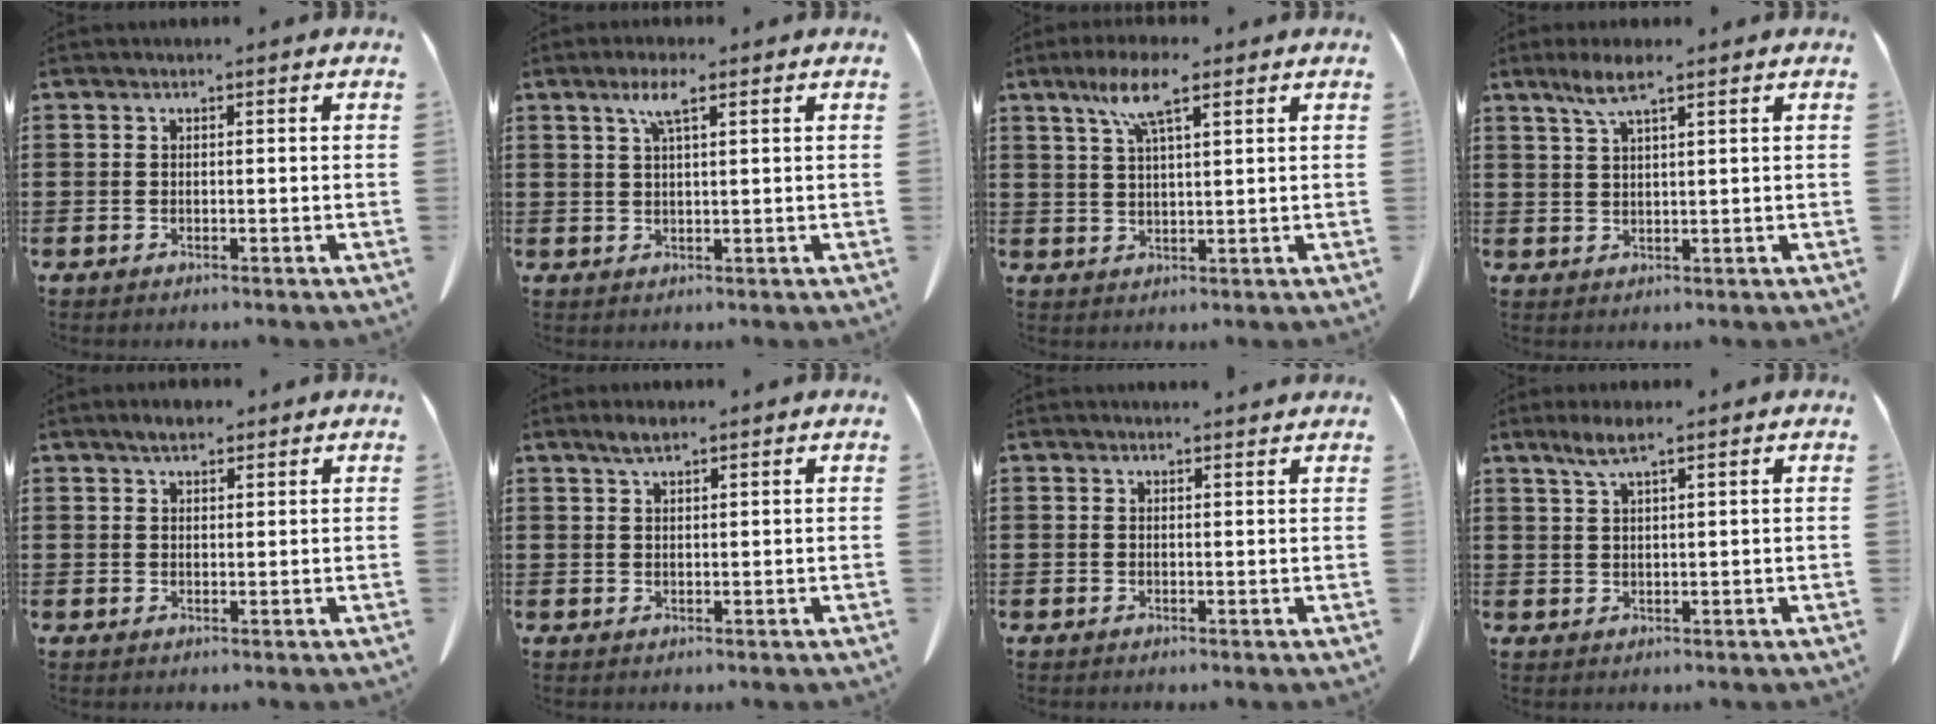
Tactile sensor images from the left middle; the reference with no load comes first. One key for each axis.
{"total": 4.2, "fx": 2.3, "fy": 0.8, "fz": 3.4, "tx": -0.074, "ty": 0.007, "tz": 0.038}
{"total": 7.2, "fx": 4.3, "fy": 1.3, "fz": 5.6, "tx": -0.121, "ty": 0.006, "tz": 0.074}
{"total": 4.6, "fx": 2.8, "fy": 0.6, "fz": 3.5, "tx": -0.077, "ty": 0.004, "tz": 0.050}
{"total": 2.5, "fx": 2.1, "fy": 0.8, "fz": 1.2, "tx": -0.028, "ty": 0.004, "tz": 0.039}
{"total": 2.3, "fx": 1.6, "fy": 0.4, "fz": 1.6, "tx": -0.034, "ty": 0.002, "tz": 0.029}
{"total": 1.2, "fx": 1.1, "fy": 0.0, "fz": 0.3, "tx": -0.008, "ty": 0.000, "tz": 0.021}
{"total": 3.5, "fx": 2.3, "fy": 0.3, "fz": 2.6, "tx": -0.057, "ty": 0.001, "tz": 0.041}